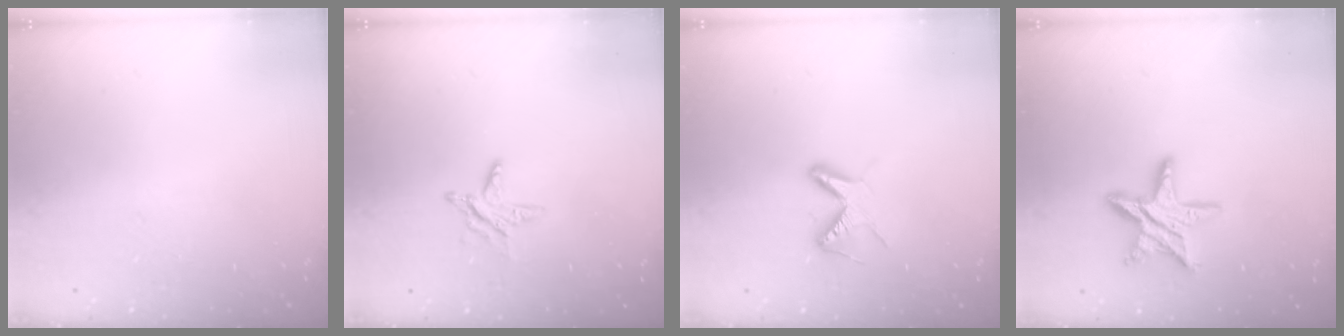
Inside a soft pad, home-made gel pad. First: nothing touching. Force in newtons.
{"total": 5.8, "press": 5.7, "slide": 0.6}
{"total": 6.3, "press": 6.3, "slide": 0.6}
{"total": 13.6, "press": 13.5, "slide": 1.1}